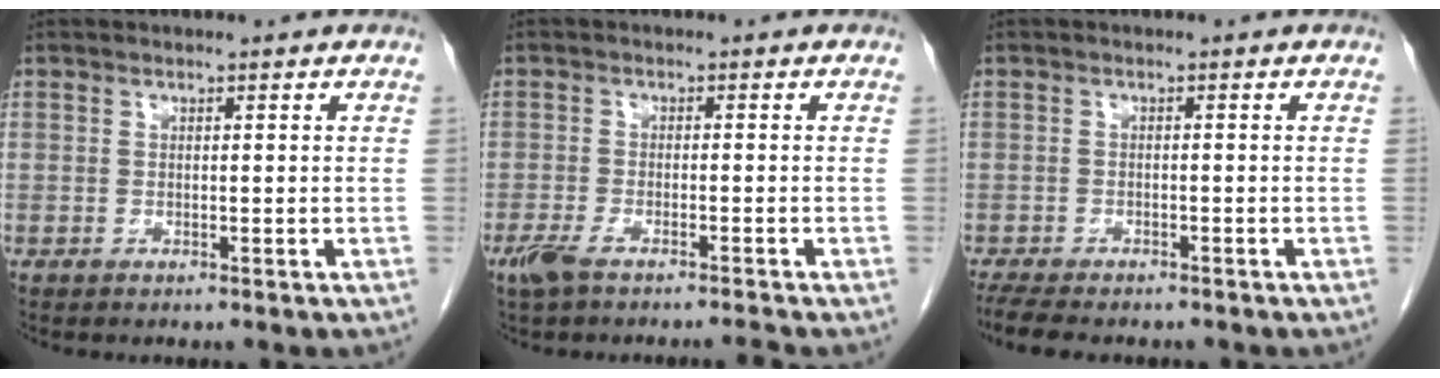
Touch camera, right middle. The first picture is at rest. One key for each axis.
{"total": 4.2, "fx": -3.4, "fy": 0.1, "fz": 2.5, "tx": -0.049, "ty": -0.008, "tz": -0.063}
{"total": 8.3, "fx": -7.0, "fy": 2.2, "fz": 3.9, "tx": -0.063, "ty": -0.009, "tz": -0.104}